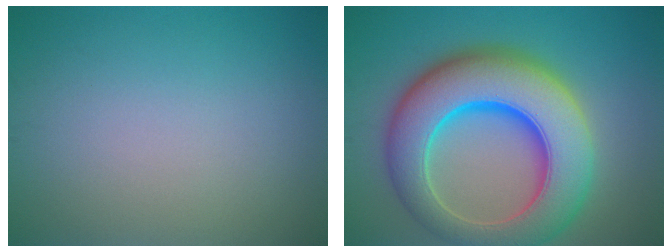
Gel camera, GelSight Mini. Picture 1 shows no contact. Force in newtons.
{"total": 12.7, "press": 12.7, "slide": 0.2}